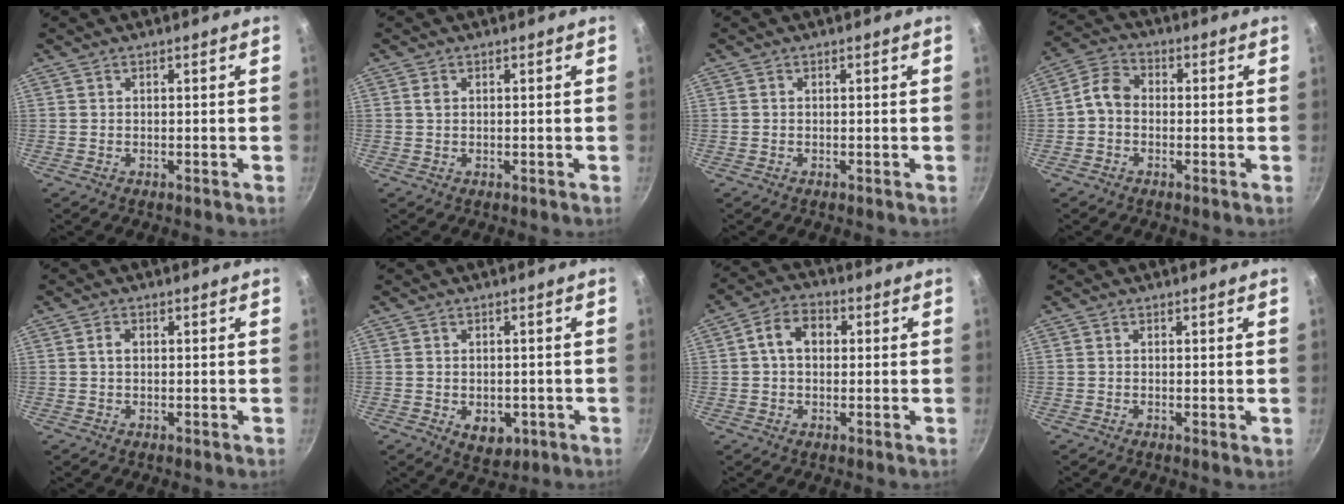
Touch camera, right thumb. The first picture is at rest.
{"total": 1.1, "force": [0.3, 0.8, 0.7], "torque": [-0.011, 0.001, 0.005]}
{"total": 0.0}
{"total": 5.6, "force": [-0.7, 4.4, 3.4], "torque": [-0.052, 0.023, -0.031]}
{"total": 1.6, "force": [0.2, 1.2, 1.1], "torque": [-0.018, 0.005, 0.003]}
{"total": 5.6, "force": [-1.6, 3.9, 3.7], "torque": [-0.037, -0.001, -0.013]}
{"total": 6.9, "force": [0.9, 5.1, 4.5], "torque": [-0.057, 0.018, 0.003]}
{"total": 0.7, "force": [0.0, 0.2, 0.6], "torque": [-0.010, -0.002, -0.002]}